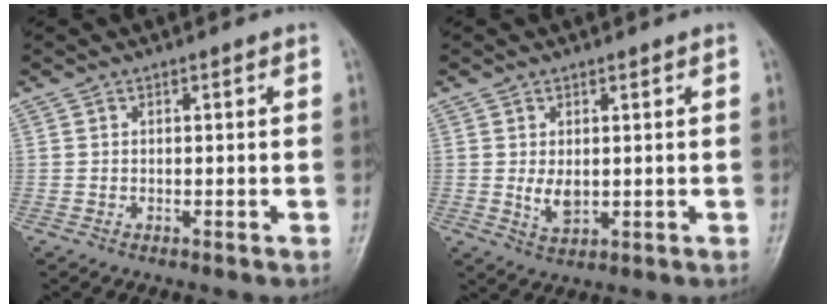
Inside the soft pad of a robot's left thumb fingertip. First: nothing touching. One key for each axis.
{"total": 3.5, "fx": 0.4, "fy": 2.2, "fz": 2.7, "tx": -0.042, "ty": -0.011, "tz": 0.016}